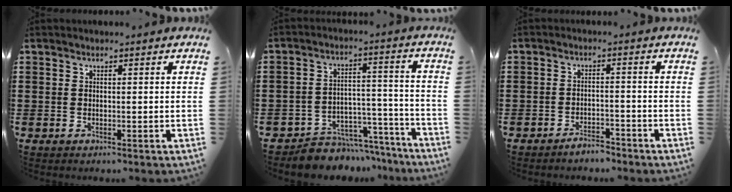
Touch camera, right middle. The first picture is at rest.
{"total": 6.5, "force": [-6.2, 2.0, 0.7], "torque": [-0.008, 0.027, -0.118]}
{"total": 2.7, "force": [-2.6, 0.4, 0.4], "torque": [-0.013, 0.001, -0.052]}